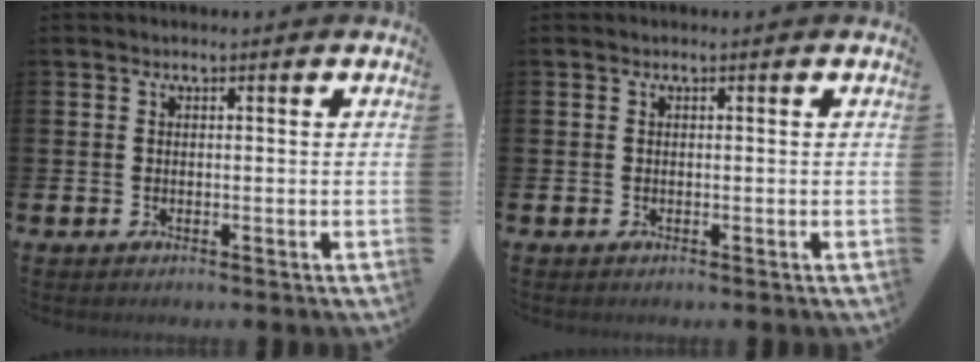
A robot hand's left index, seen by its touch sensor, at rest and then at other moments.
{"total": 0.0}